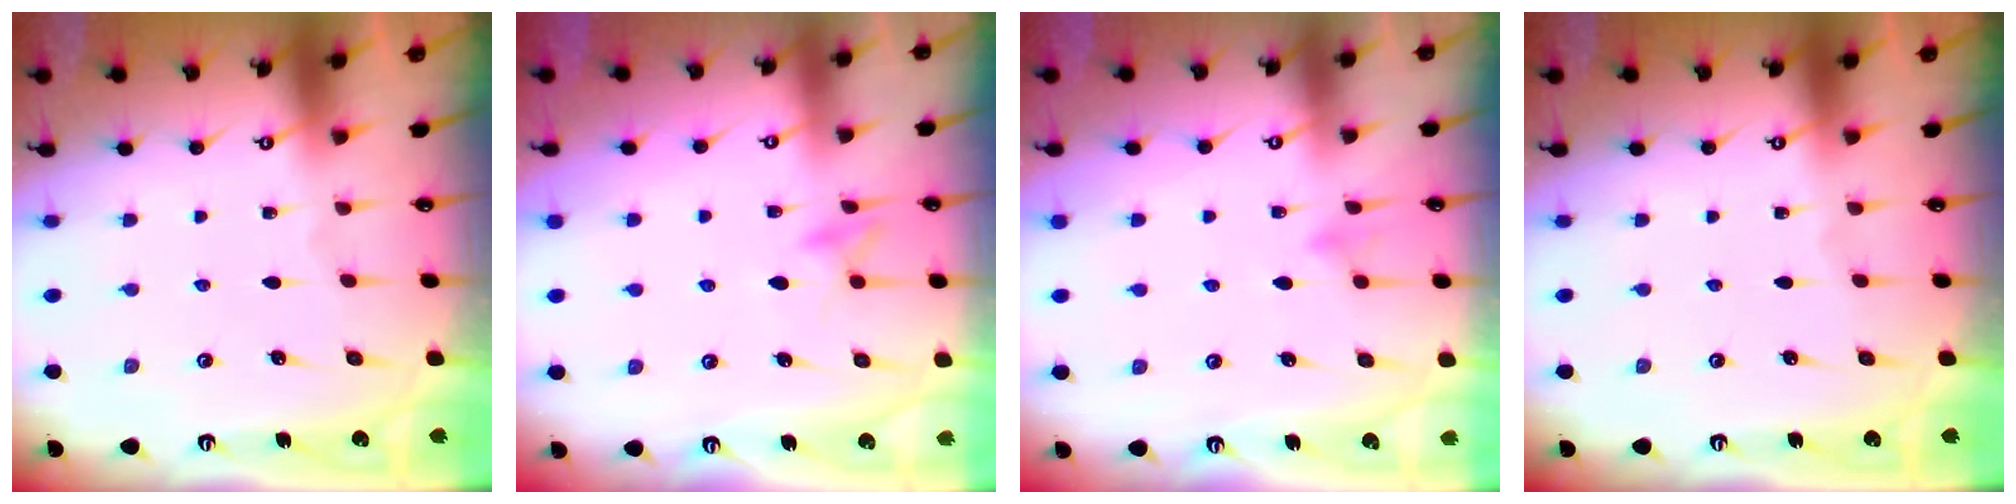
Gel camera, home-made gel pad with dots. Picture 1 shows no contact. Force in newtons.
{"total": 9.9, "press": 9.9, "slide": 0.9}
{"total": 8.7, "press": 8.7, "slide": 0.9}
{"total": 0.0}